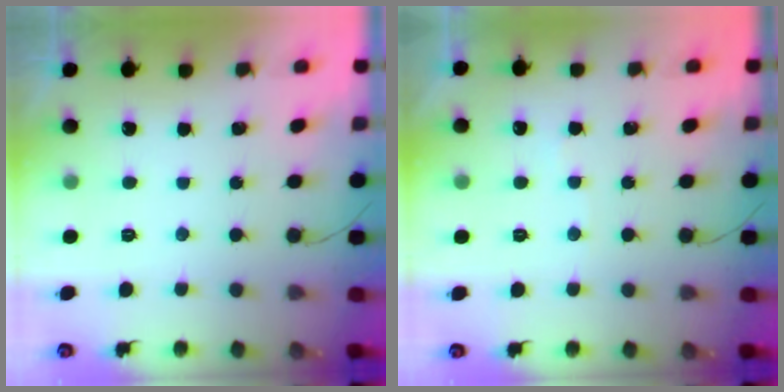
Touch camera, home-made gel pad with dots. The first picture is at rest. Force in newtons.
{"total": 2.4, "press": 2.3, "slide": 0.3}